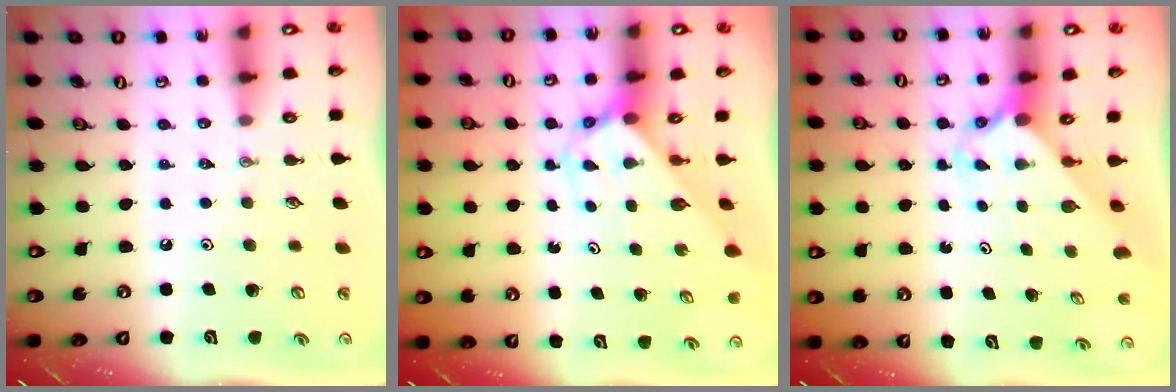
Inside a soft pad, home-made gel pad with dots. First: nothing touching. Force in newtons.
{"total": 2.6, "press": 2.6, "slide": 0.2}
{"total": 2.3, "press": 2.3, "slide": 0.2}